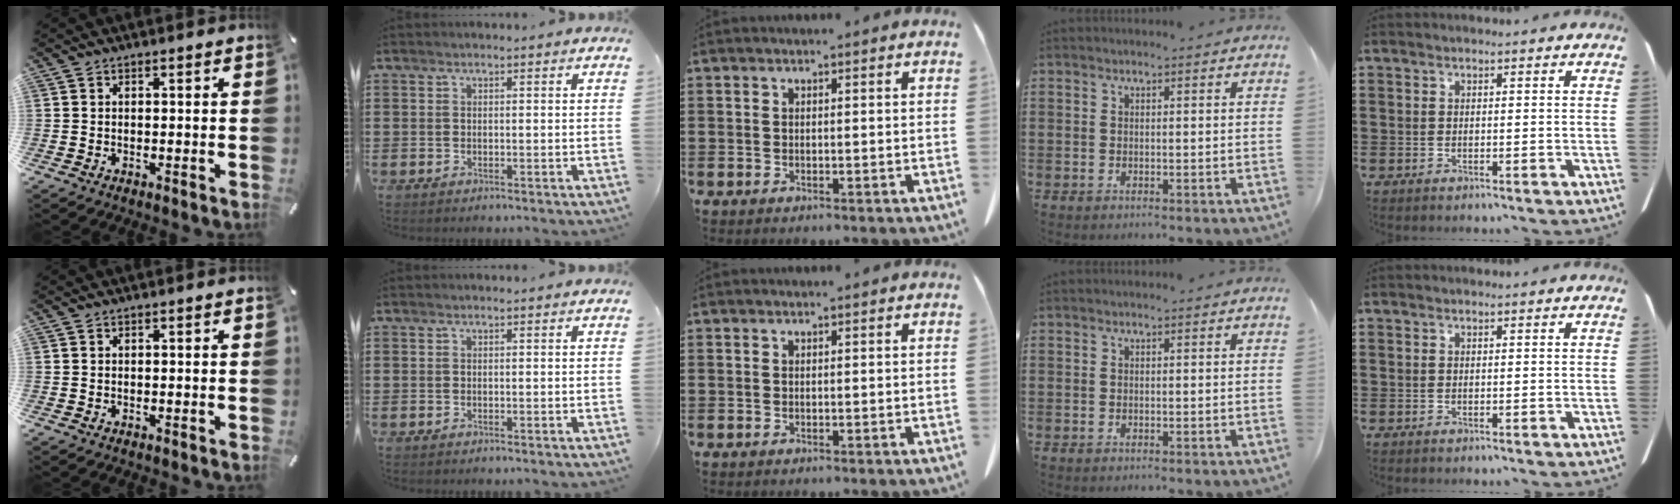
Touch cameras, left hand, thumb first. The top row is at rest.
{}